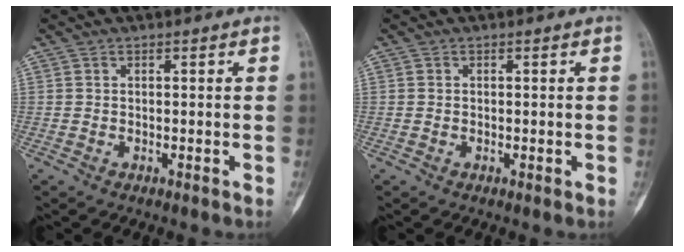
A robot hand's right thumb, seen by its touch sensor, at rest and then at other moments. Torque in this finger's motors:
{"motor_torque": [-0.15, -0.39, -0.11, 0.01, -0.05]}